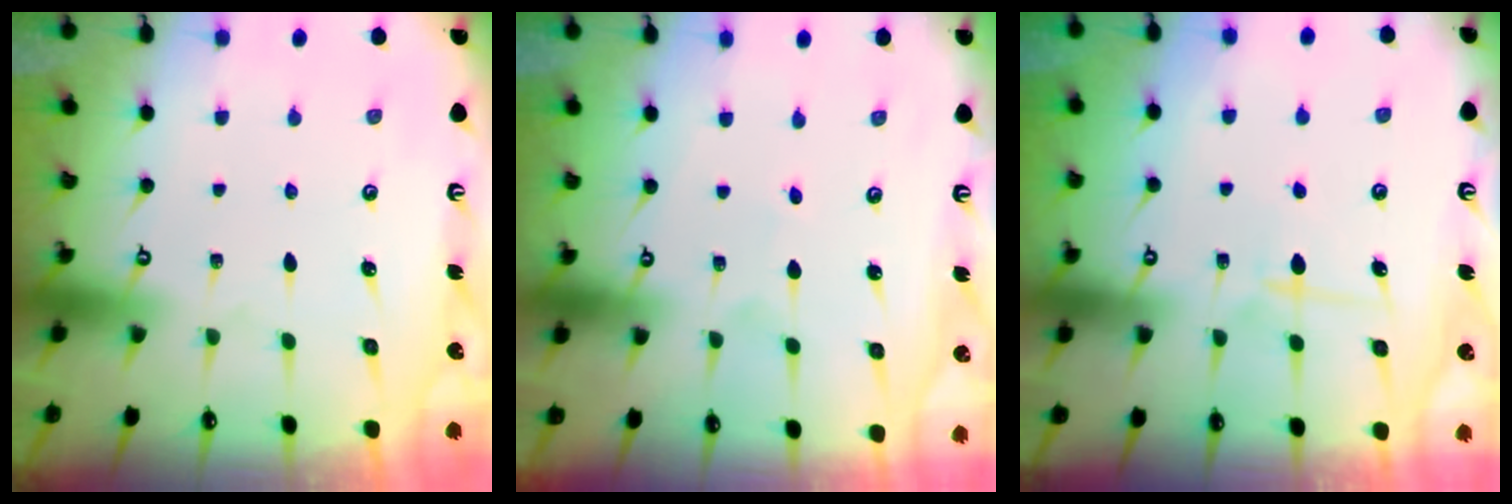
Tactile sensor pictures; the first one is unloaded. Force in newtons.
{"total": 0.6, "press": 0.6, "slide": 0.0}
{"total": 5.4, "press": 5.3, "slide": 0.8}